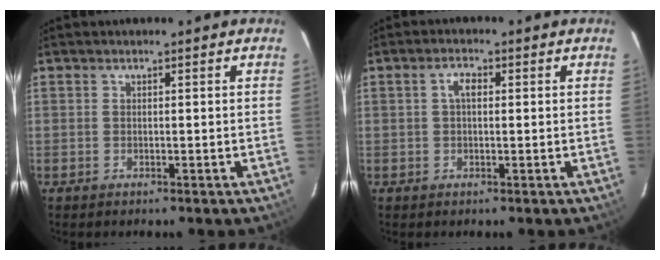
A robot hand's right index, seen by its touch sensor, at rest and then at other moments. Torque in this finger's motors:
{"motor_torque": [0.11, 0.06, 0.12, 0.05]}